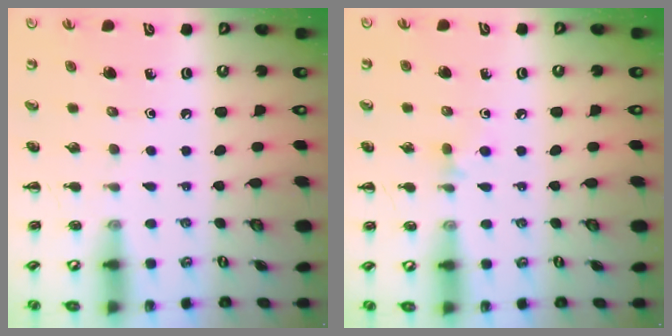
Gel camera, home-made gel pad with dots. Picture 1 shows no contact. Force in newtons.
{"total": 4.0, "press": 3.7, "slide": 1.6}